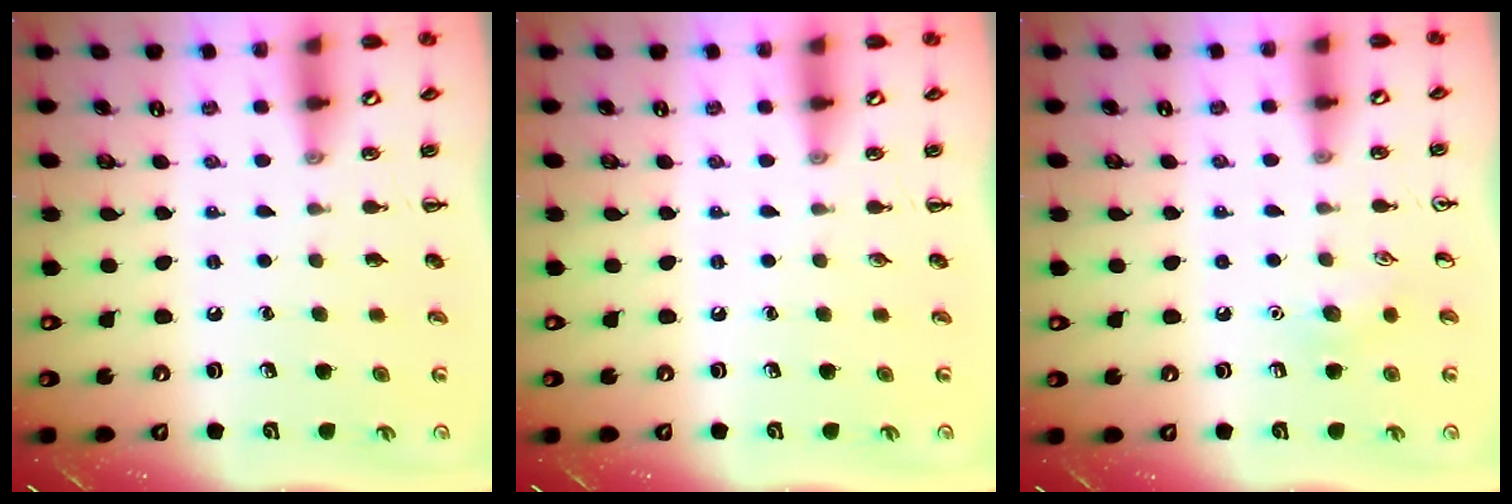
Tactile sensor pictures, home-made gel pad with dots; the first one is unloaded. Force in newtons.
{"total": 0.0}
{"total": 7.3, "press": 7.1, "slide": 1.8}